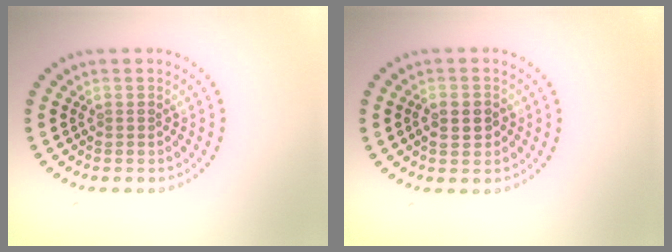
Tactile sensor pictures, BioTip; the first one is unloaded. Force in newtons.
{"total": 2.4, "press": 2.4, "slide": 0.2}